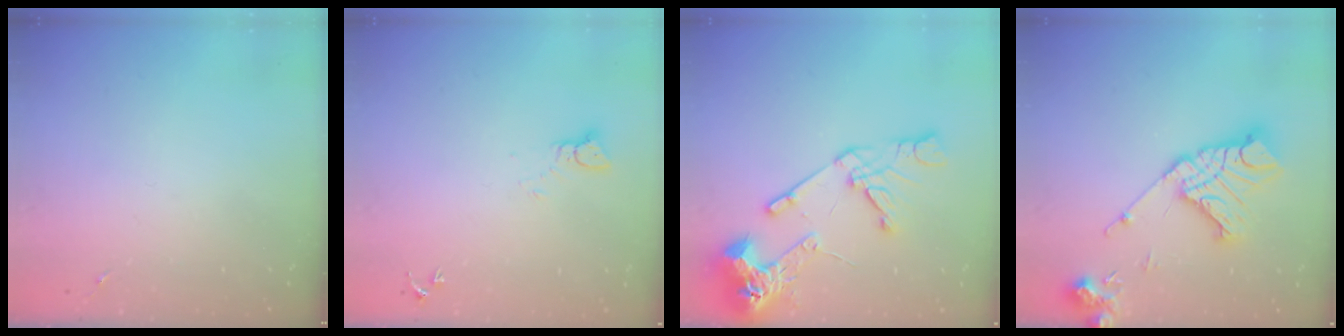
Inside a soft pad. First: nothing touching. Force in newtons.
{"total": 2.6, "press": 2.6, "slide": 0.1}
{"total": 19.7, "press": 19.5, "slide": 2.6}
{"total": 18.0, "press": 17.9, "slide": 2.5}